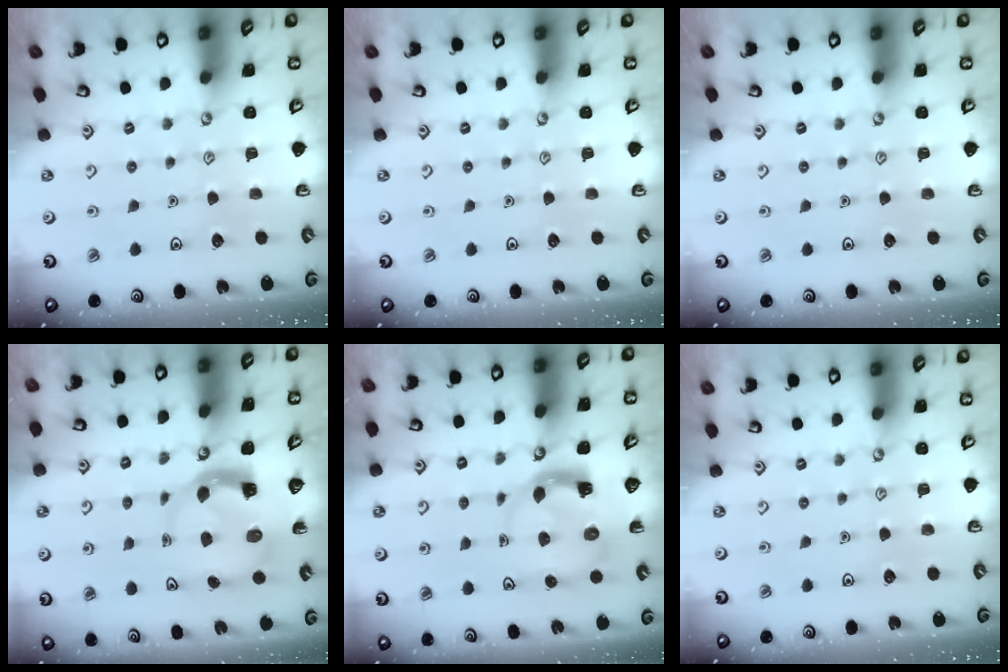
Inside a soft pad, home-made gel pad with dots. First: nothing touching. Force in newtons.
{"total": 0.0}
{"total": 0.0}
{"total": 4.4, "press": 4.4, "slide": 0.7}
{"total": 3.9, "press": 3.8, "slide": 0.6}
{"total": 0.0}